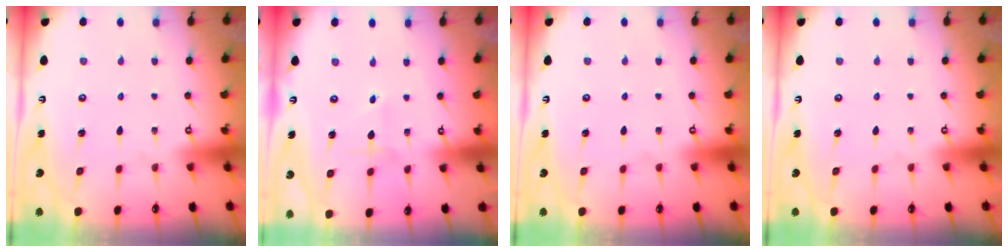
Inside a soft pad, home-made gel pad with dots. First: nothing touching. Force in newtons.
{"total": 2.3, "press": 2.3, "slide": 0.2}
{"total": 0.0}
{"total": 0.0}